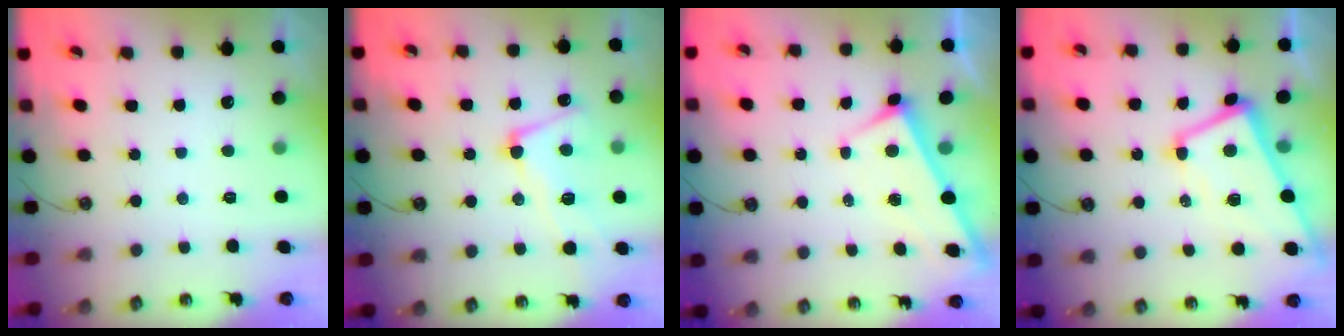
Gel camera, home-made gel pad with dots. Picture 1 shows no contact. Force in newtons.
{"total": 5.5, "press": 5.2, "slide": 1.5}
{"total": 2.5, "press": 2.5, "slide": 0.3}
{"total": 2.7, "press": 2.5, "slide": 1.1}